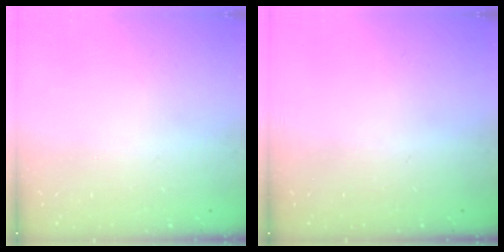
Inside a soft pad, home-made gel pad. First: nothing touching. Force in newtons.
{"total": 0.0}